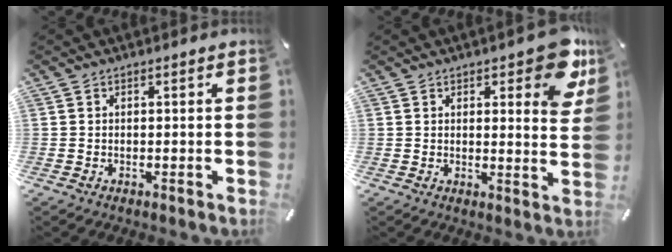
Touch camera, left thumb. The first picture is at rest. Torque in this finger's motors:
{"motor_torque": [0.20, 0.21, 0.26, 0.09, 0.03]}